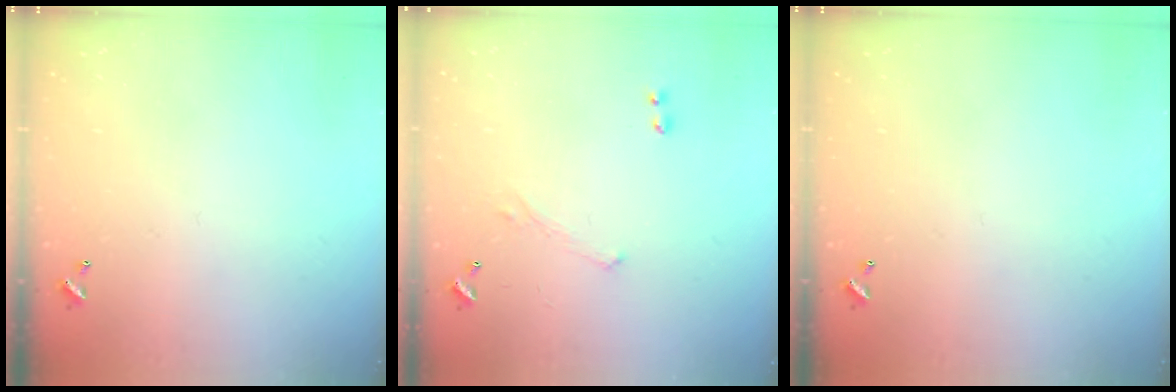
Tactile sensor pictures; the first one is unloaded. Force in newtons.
{"total": 1.6, "press": 1.5, "slide": 0.6}
{"total": 0.0}